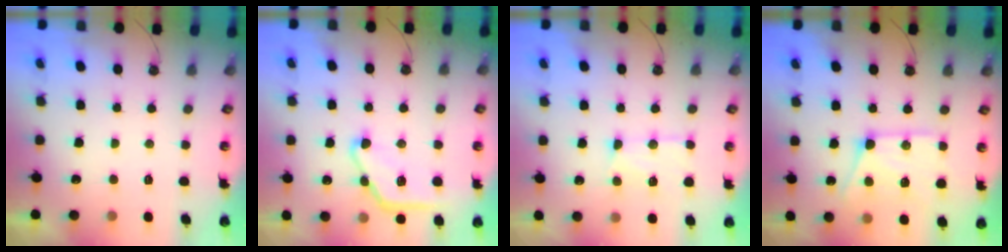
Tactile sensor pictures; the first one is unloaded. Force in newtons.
{"total": 12.4, "press": 12.4, "slide": 0.1}
{"total": 13.0, "press": 12.9, "slide": 1.3}
{"total": 17.4, "press": 17.3, "slide": 1.9}